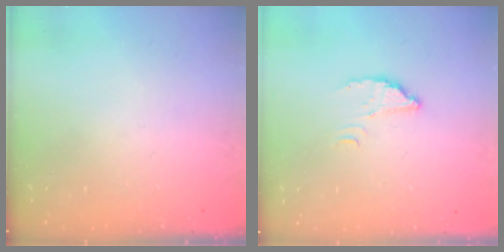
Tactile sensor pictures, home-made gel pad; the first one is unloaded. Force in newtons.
{"total": 2.4, "press": 2.4, "slide": 0.2}